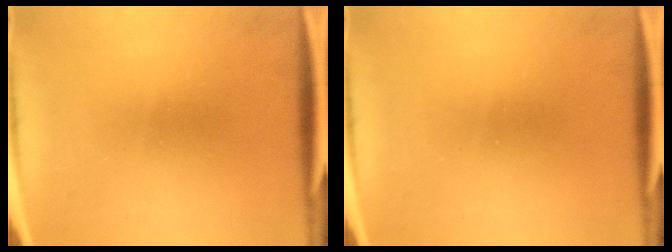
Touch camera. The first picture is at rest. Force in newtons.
{"total": 0.0}